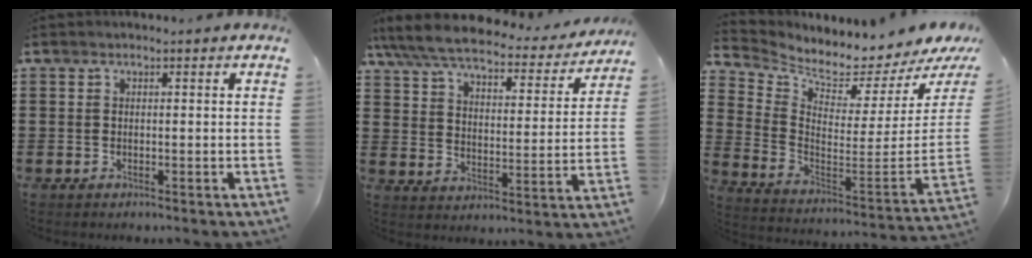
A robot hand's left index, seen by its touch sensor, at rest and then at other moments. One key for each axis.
{"total": 6.5, "fx": 5.8, "fy": 1.0, "fz": 2.8, "tx": -0.080, "ty": -0.036, "tz": 0.100}
{"total": 2.8, "fx": 2.7, "fy": 0.3, "fz": 0.8, "tx": -0.034, "ty": -0.064, "tz": 0.034}